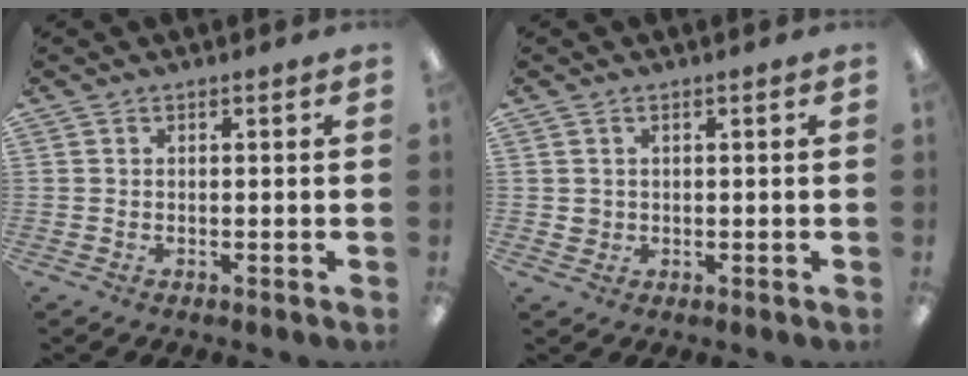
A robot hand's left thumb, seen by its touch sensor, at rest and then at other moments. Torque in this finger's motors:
{"motor_torque": [-0.30, 0.17, 0.19, -0.09, 0.01]}